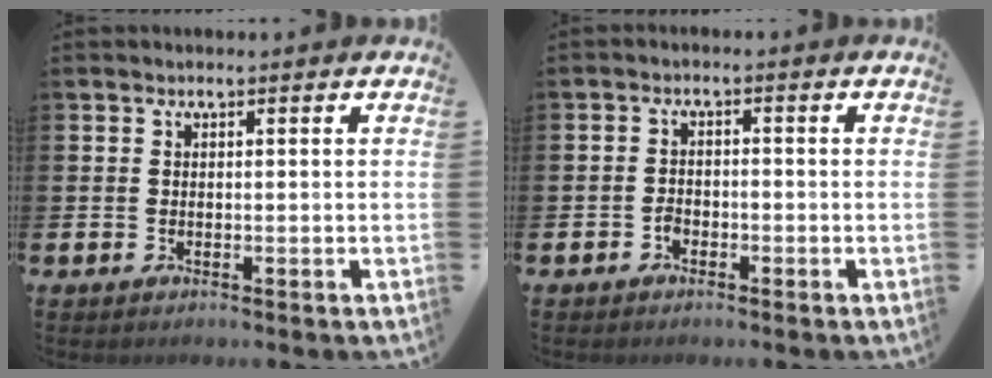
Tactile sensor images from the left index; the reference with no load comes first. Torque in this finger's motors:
{"motor_torque": [-0.05, 0.06, 0.00, 0.00]}